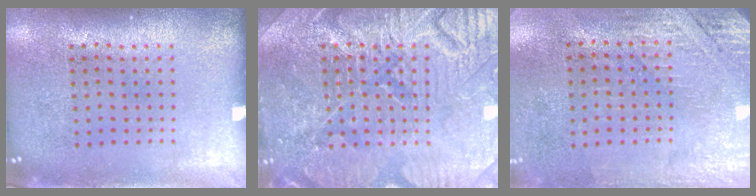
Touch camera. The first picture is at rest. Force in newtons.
{"total": 4.7, "press": 4.7, "slide": 0.6}
{"total": 2.7, "press": 2.4, "slide": 1.2}